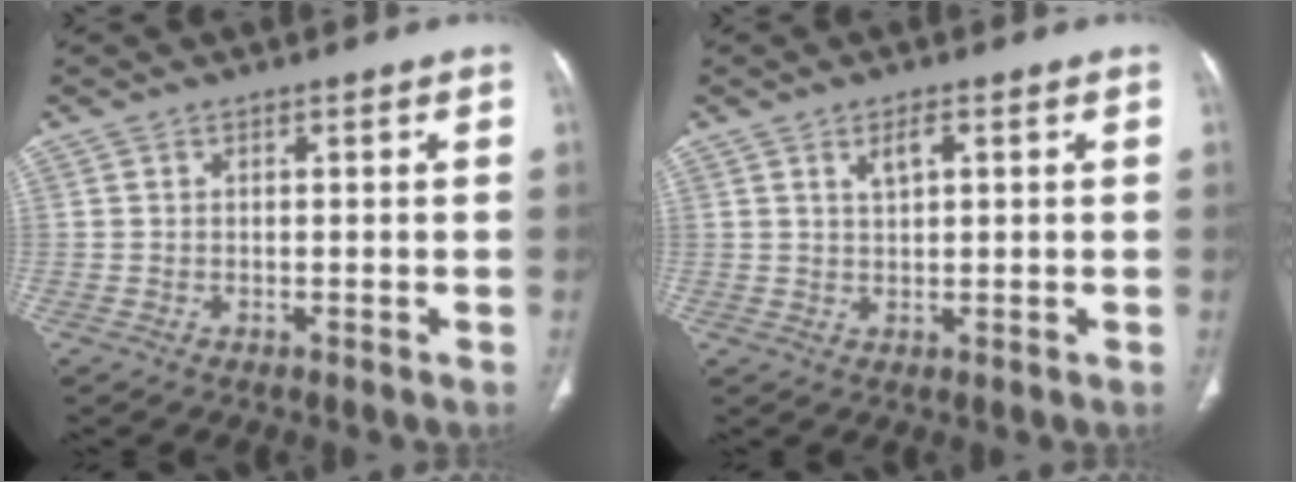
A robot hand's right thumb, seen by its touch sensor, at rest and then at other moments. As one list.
[{"total": 2.7, "force": [1.2, 1.1, 2.2], "torque": [-0.039, -0.003, 0.026]}]